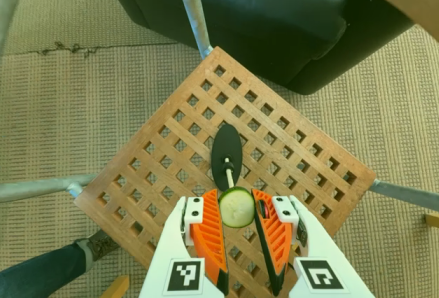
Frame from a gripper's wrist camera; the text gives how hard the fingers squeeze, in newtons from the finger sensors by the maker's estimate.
{"total": 9.2, "left": 9.3, "right": 9.1}